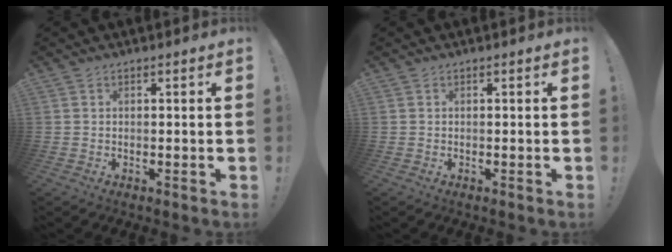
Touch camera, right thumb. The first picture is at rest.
{"total": 0.0}